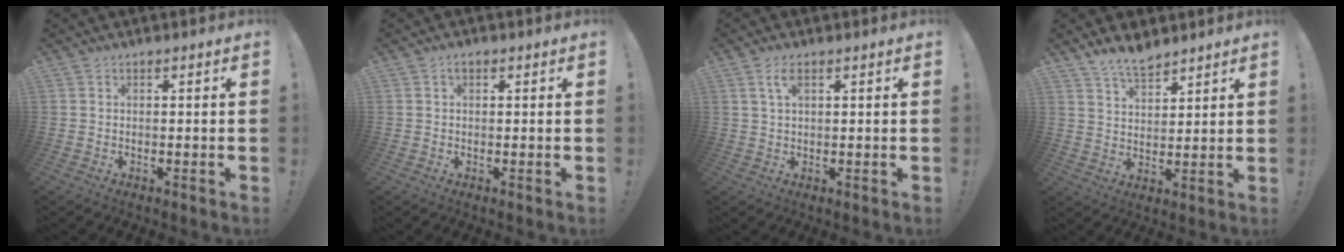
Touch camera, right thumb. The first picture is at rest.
{"total": 1.4, "force": [0.7, 0.8, 1.0], "torque": [-0.020, 0.004, 0.013]}
{"total": 3.8, "force": [1.8, 1.5, 3.0], "torque": [-0.058, 0.001, 0.030]}
{"total": 7.5, "force": [6.1, 3.0, 3.0], "torque": [-0.059, -0.033, 0.116]}